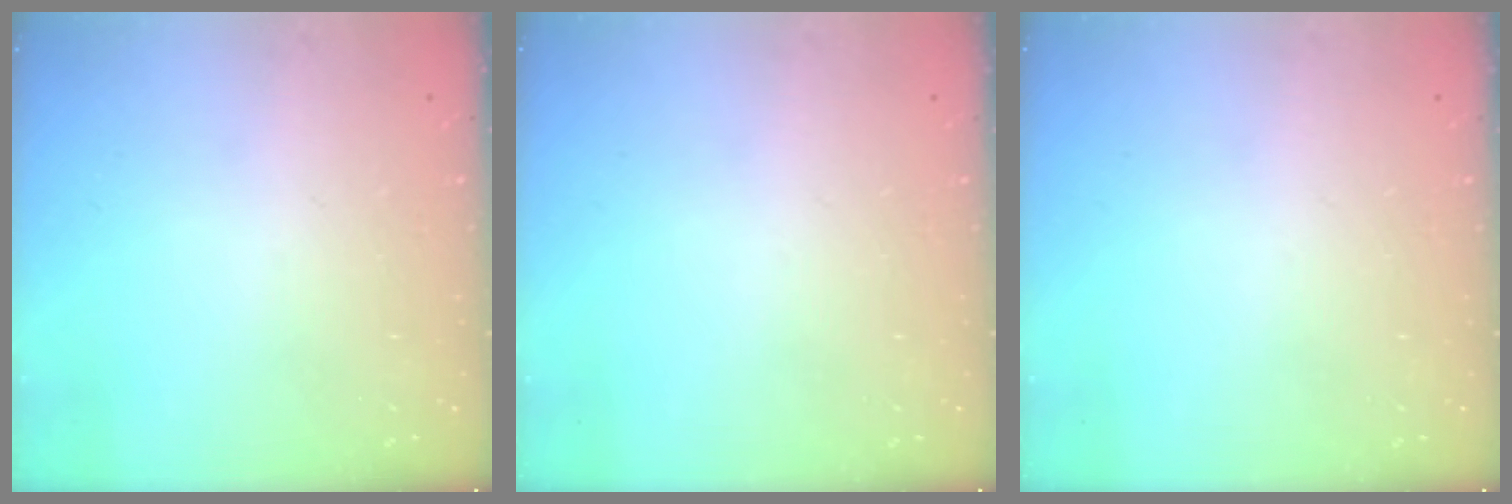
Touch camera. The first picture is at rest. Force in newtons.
{"total": 0.0}
{"total": 0.0}